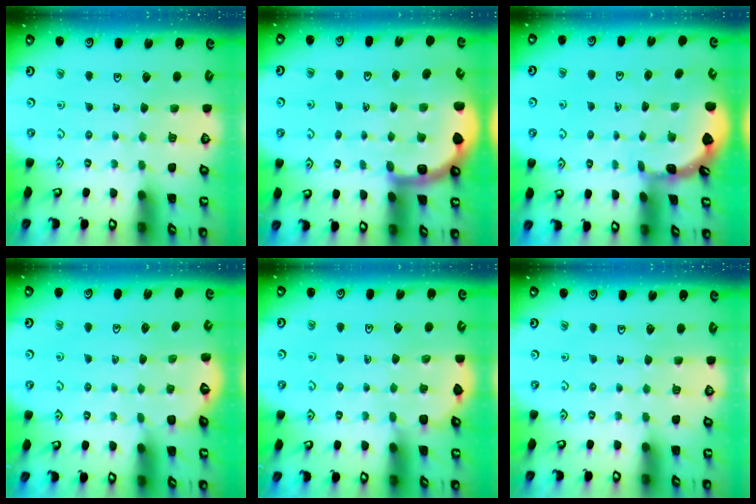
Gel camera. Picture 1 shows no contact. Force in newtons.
{"total": 6.1, "press": 5.9, "slide": 1.5}
{"total": 1.8, "press": 1.8, "slide": 0.1}
{"total": 2.6, "press": 1.9, "slide": 1.9}
{"total": 2.4, "press": 2.4, "slide": 0.1}
{"total": 0.0}